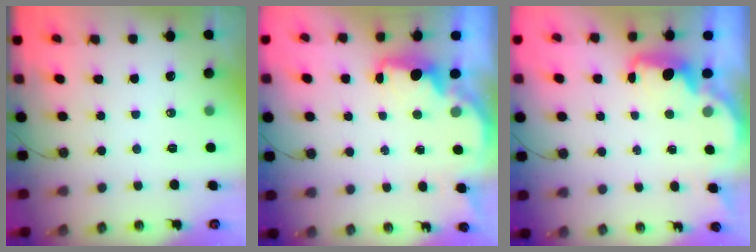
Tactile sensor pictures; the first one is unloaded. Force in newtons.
{"total": 2.1, "press": 2.0, "slide": 0.5}
{"total": 2.2, "press": 2.1, "slide": 0.7}